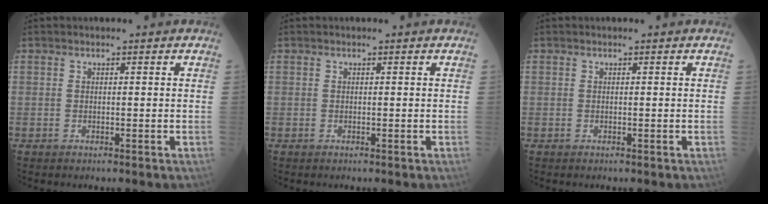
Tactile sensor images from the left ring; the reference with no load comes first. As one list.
[{"total": 0.0}, {"total": 0.0}]